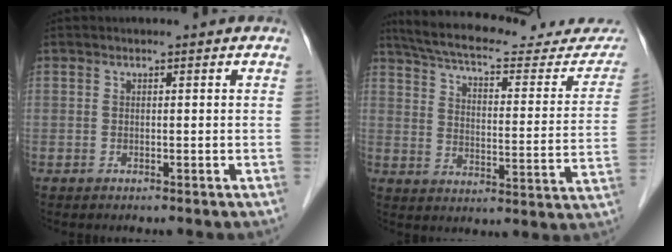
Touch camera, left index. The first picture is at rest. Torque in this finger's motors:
{"motor_torque": [0.93, -1.21, 0.05, 0.01]}